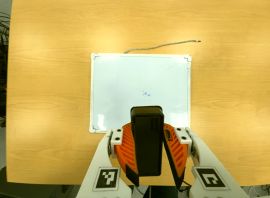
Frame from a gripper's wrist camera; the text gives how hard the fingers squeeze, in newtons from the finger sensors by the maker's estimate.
{"total": 11.1, "left": 10.5, "right": 11.6}